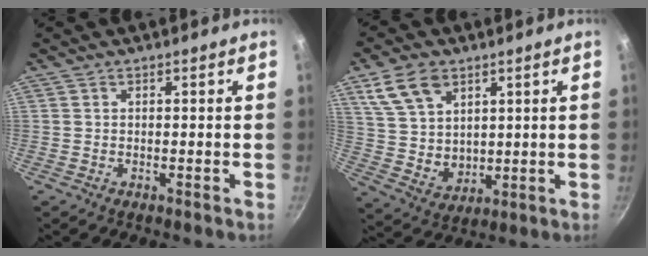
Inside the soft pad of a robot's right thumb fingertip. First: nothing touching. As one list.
[{"total": 11.8, "force": [5.6, 8.0, 6.5], "torque": [-0.098, -0.021, 0.123]}]